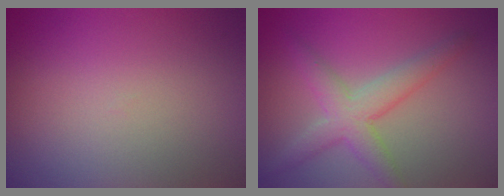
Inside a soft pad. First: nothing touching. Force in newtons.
{"total": 4.1, "press": 4.1, "slide": 0.1}